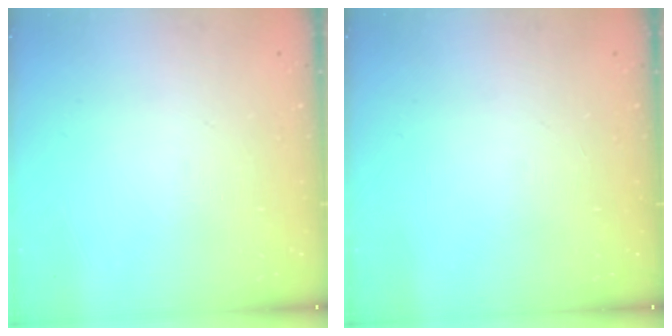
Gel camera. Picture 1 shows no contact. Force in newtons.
{"total": 0.0}